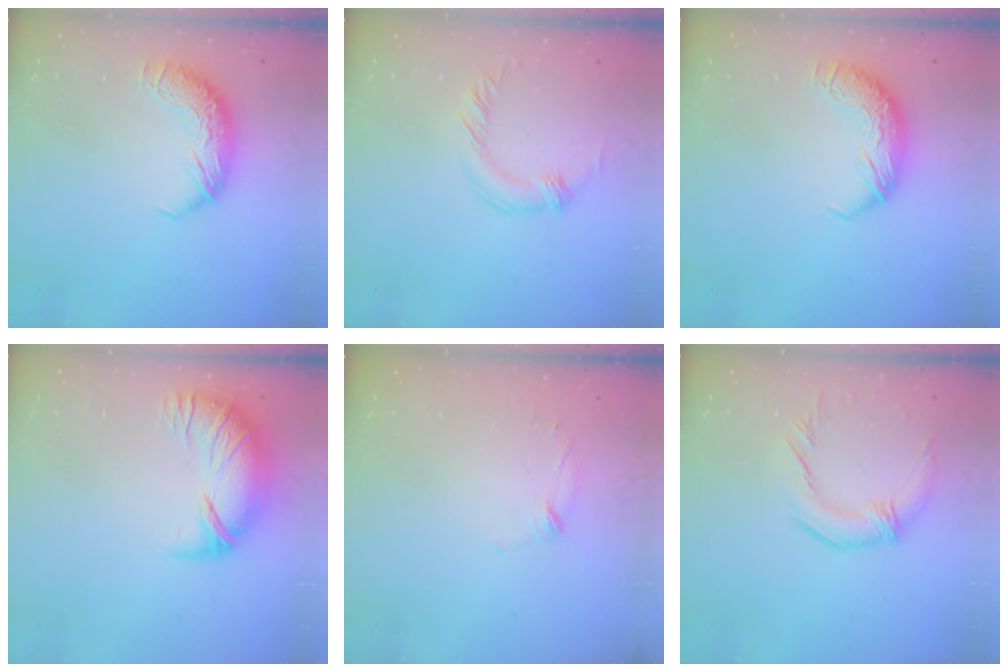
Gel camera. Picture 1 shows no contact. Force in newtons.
{"total": 2.1, "press": 2.0, "slide": 0.5}
{"total": 0.0}
{"total": 2.6, "press": 1.0, "slide": 2.4}
{"total": 7.0, "press": 7.0, "slide": 0.8}
{"total": 1.7, "press": 1.2, "slide": 1.2}